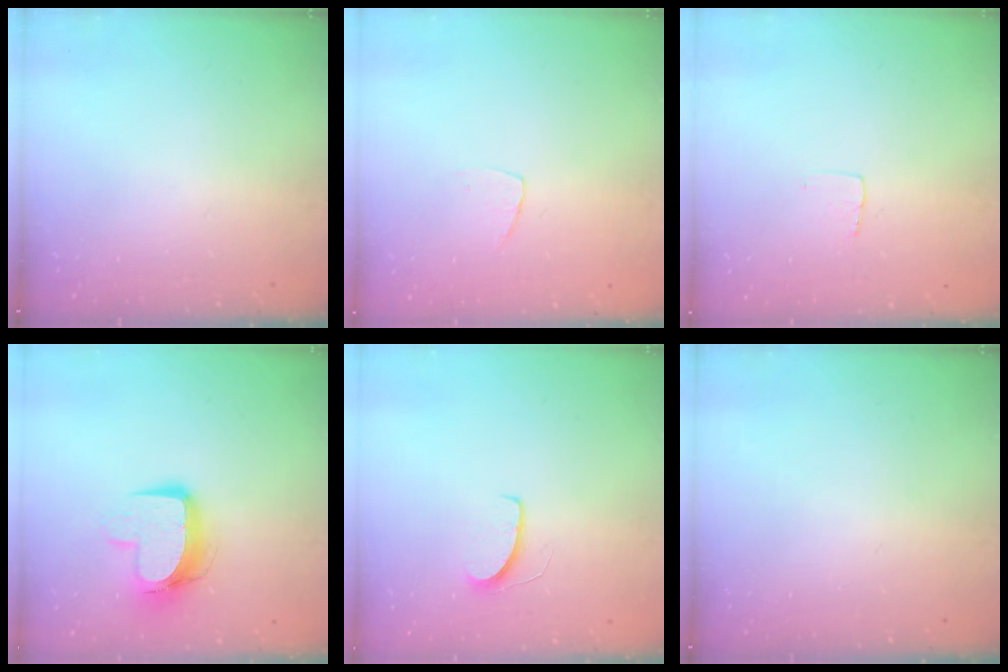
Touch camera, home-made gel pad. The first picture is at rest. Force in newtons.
{"total": 3.7, "press": 3.7, "slide": 0.2}
{"total": 3.0, "press": 3.0, "slide": 0.2}
{"total": 11.0, "press": 10.9, "slide": 1.1}
{"total": 5.8, "press": 5.7, "slide": 0.4}
{"total": 0.0}